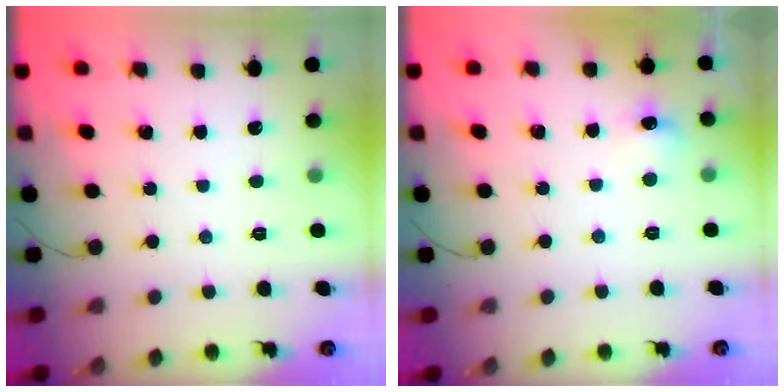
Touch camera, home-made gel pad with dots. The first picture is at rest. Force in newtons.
{"total": 5.8, "press": 5.6, "slide": 1.7}